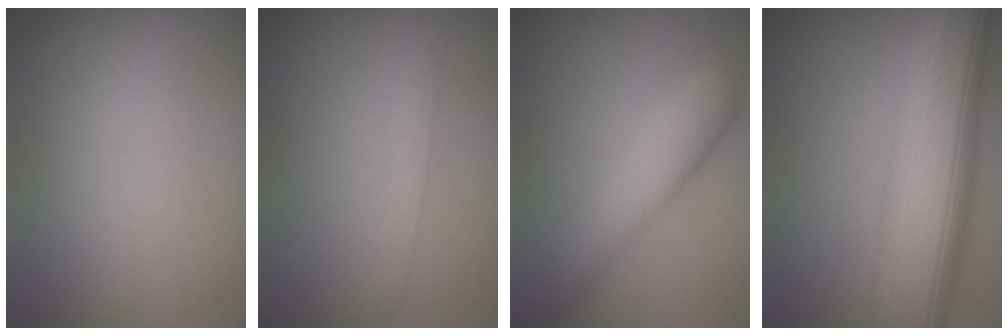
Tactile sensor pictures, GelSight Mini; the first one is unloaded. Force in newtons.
{"total": 1.3, "press": 1.3, "slide": 0.1}
{"total": 6.4, "press": 6.4, "slide": 0.4}
{"total": 13.8, "press": 13.8, "slide": 0.1}